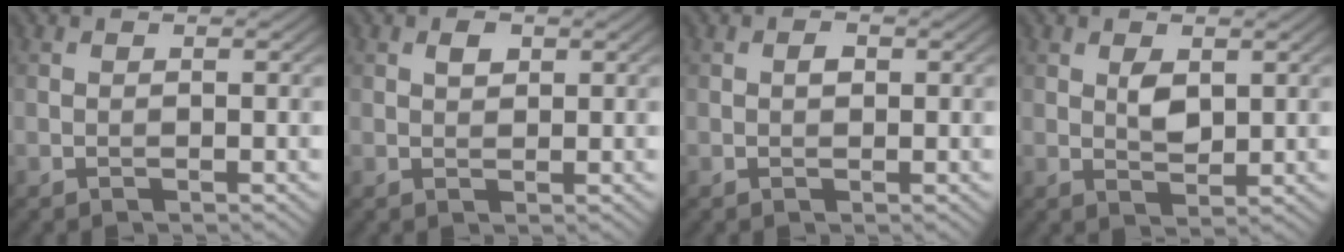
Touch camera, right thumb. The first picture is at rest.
{"total": 1.6, "force": [0.7, 1.0, 1.0], "torque": [-0.017, 0.001, 0.013]}
{"total": 1.1, "force": [0.1, 0.8, 0.8], "torque": [-0.014, 0.001, 0.001]}
{"total": 2.8, "force": [0.9, 1.6, 2.1], "torque": [-0.041, -0.006, 0.019]}